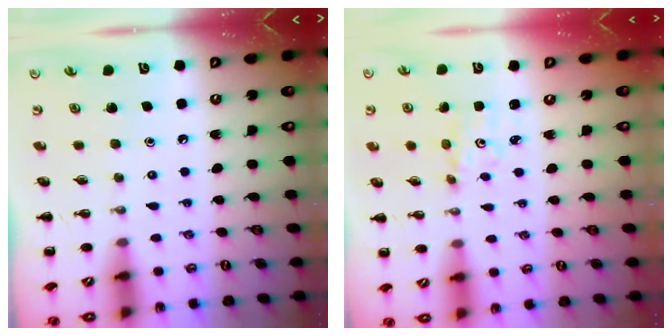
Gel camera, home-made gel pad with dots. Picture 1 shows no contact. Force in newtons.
{"total": 1.8, "press": 1.8, "slide": 0.5}